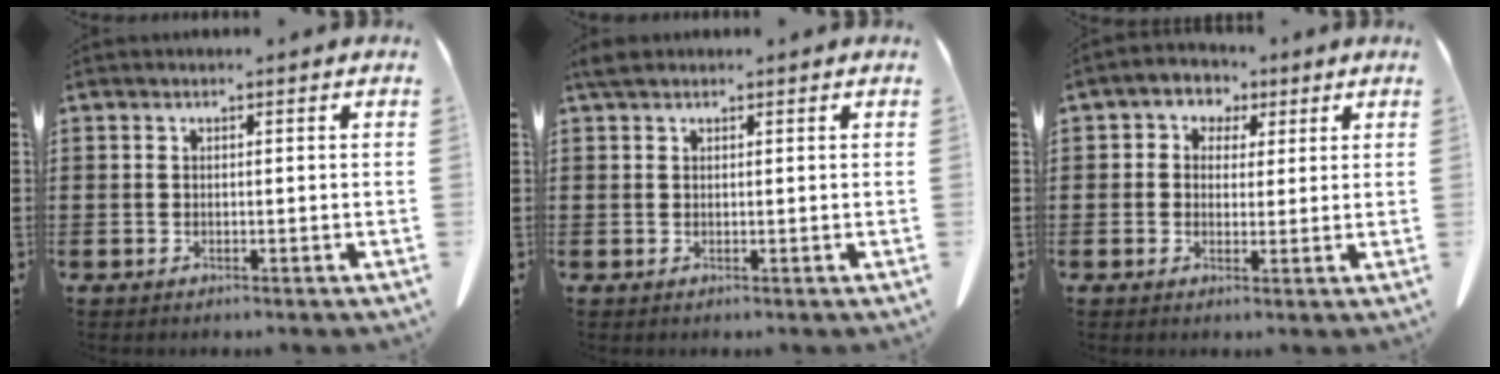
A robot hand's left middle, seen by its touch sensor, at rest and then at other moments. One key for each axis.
{"total": 1.5, "fx": 1.1, "fy": 0.6, "fz": 0.7, "tx": -0.019, "ty": 0.003, "tz": 0.022}
{"total": 2.8, "fx": 0.9, "fy": 2.6, "fz": 0.3, "tx": -0.024, "ty": 0.010, "tz": 0.011}